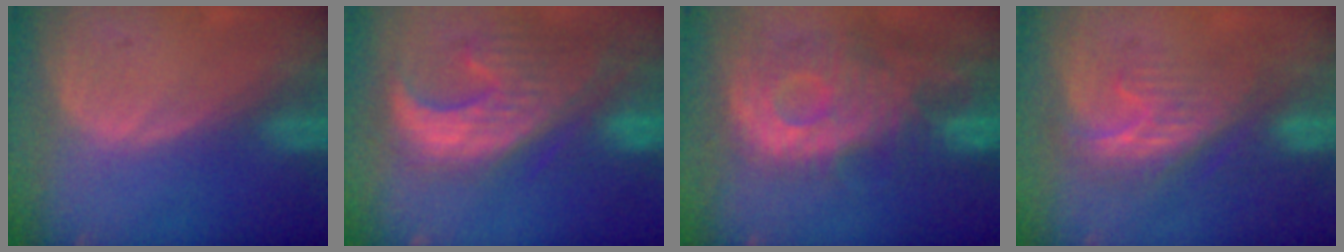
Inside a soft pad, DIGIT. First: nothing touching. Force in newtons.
{"total": 12.6, "press": 11.1, "slide": 6.0}
{"total": 11.9, "press": 10.7, "slide": 5.3}
{"total": 7.8, "press": 7.2, "slide": 3.1}